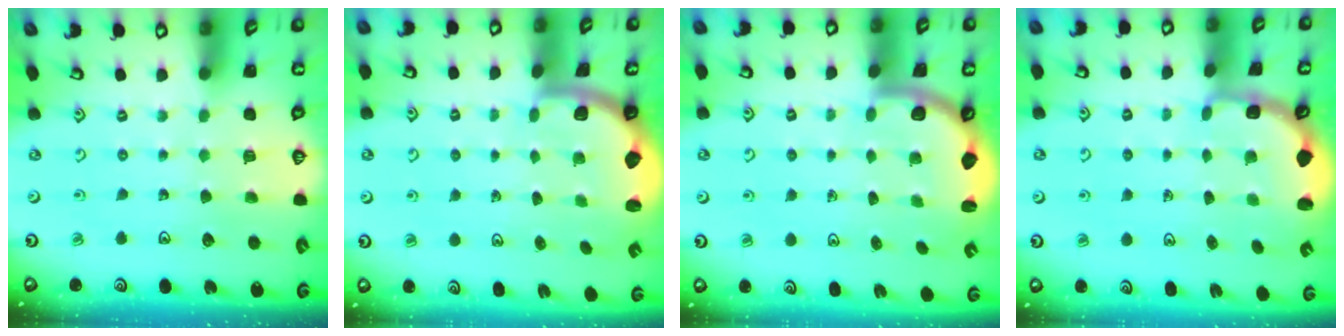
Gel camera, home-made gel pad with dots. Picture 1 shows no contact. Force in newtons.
{"total": 1.9, "press": 1.8, "slide": 0.5}
{"total": 2.6, "press": 2.5, "slide": 0.7}
{"total": 2.8, "press": 2.2, "slide": 1.7}